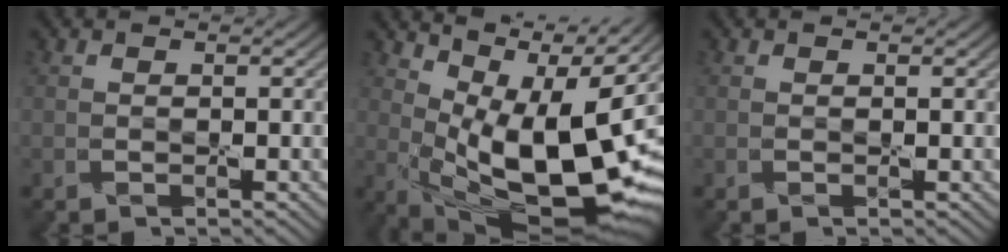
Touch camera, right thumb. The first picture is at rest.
{"total": 14.8, "force": [3.2, 6.1, 13.1], "torque": [-0.213, 0.000, 0.073]}
{"total": 0.0}